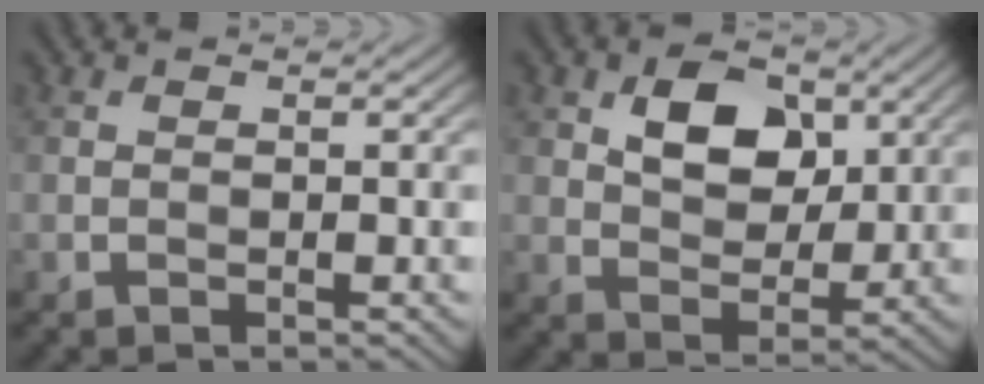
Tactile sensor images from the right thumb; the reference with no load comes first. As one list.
[{"total": 7.4, "force": [2.7, 4.9, 4.8], "torque": [-0.087, 0.000, 0.040]}]